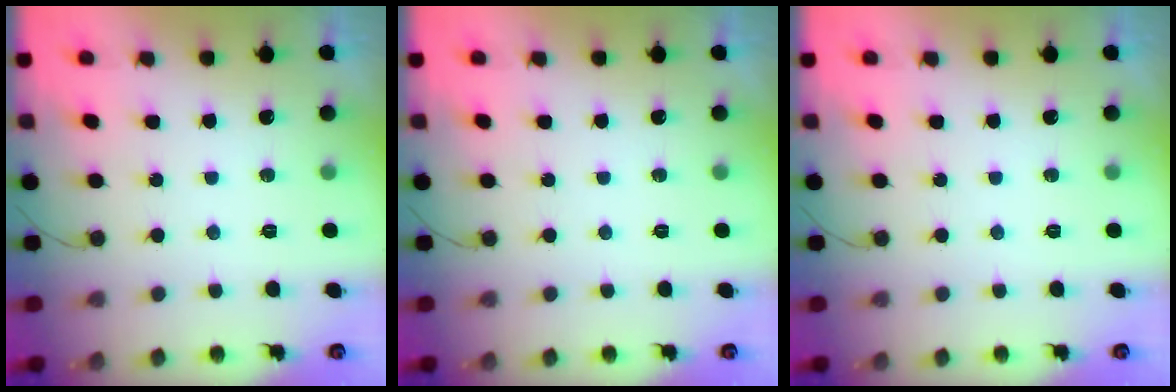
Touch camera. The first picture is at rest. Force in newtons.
{"total": 0.0}
{"total": 0.0}